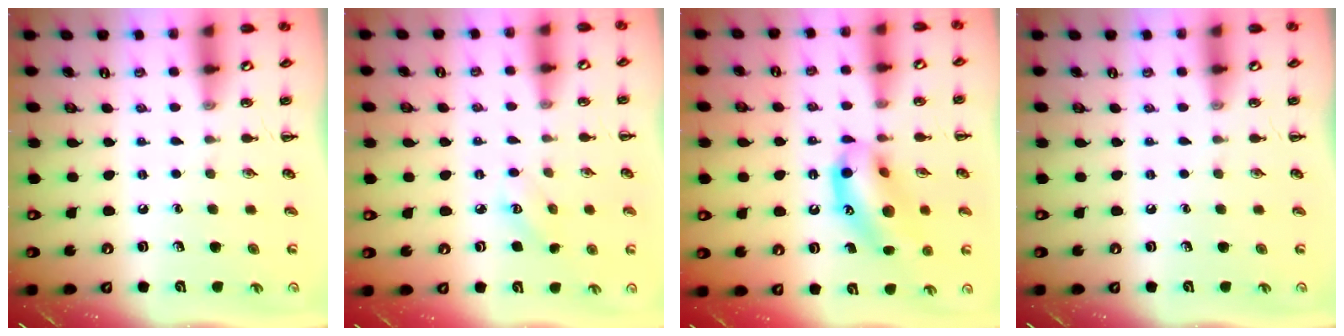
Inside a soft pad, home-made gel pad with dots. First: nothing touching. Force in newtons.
{"total": 3.5, "press": 3.4, "slide": 0.7}
{"total": 15.4, "press": 15.1, "slide": 2.6}
{"total": 0.0}